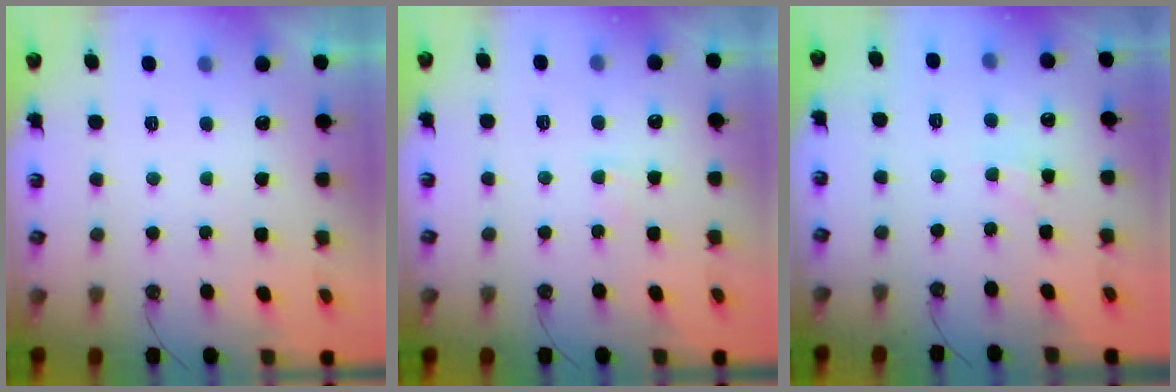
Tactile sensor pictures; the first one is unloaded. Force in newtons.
{"total": 3.0, "press": 3.0, "slide": 0.4}
{"total": 2.0, "press": 2.0, "slide": 0.3}